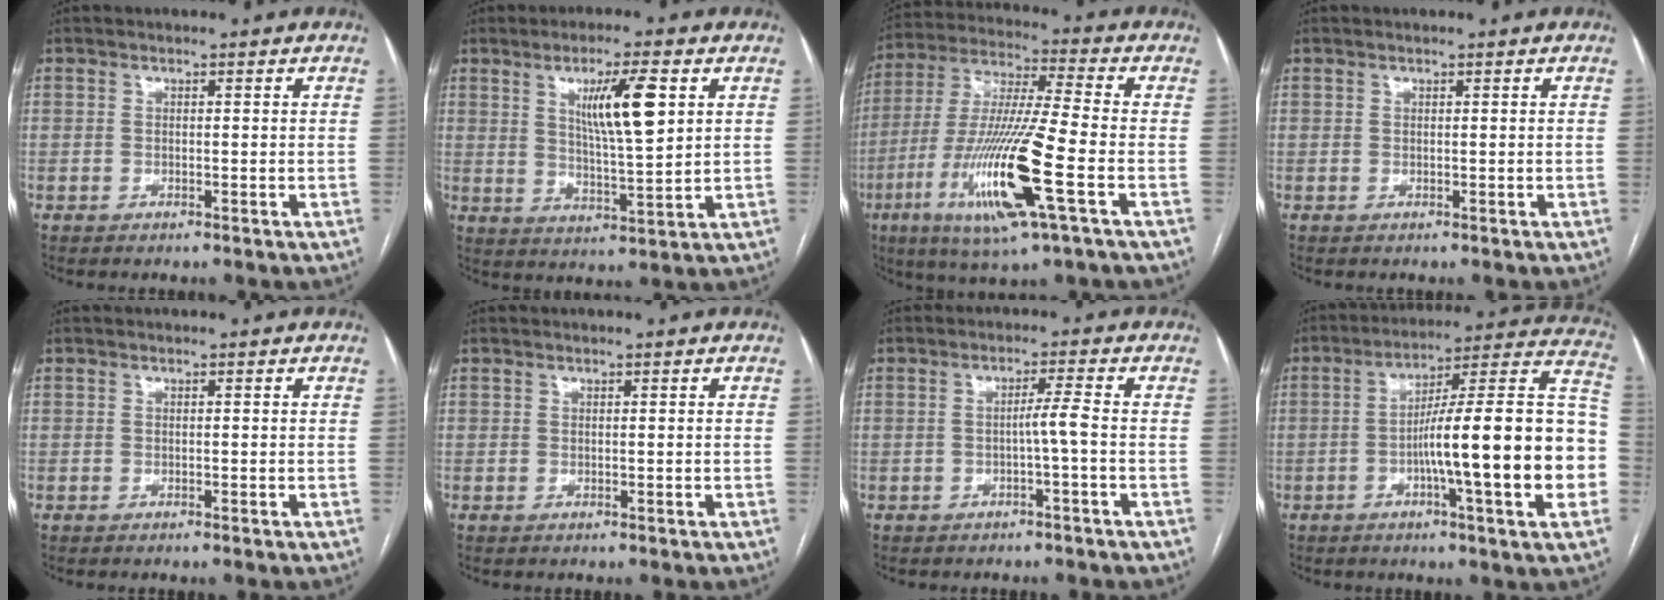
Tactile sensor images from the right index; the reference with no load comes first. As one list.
[{"total": 9.9, "force": [3.5, 1.1, 9.2], "torque": [-0.156, -0.003, 0.063]}, {"total": 18.2, "force": [-6.3, 0.7, 17.1], "torque": [-0.357, -0.025, -0.117]}, {"total": 0.0}, {"total": 0.0}, {"total": 0.0}, {"total": 2.6, "force": [-0.8, -0.6, 2.5], "torque": [-0.039, 0.001, -0.014]}, {"total": 22.1, "force": [-4.1, 1.1, 21.7], "torque": [-0.249, 0.025, -0.063]}]